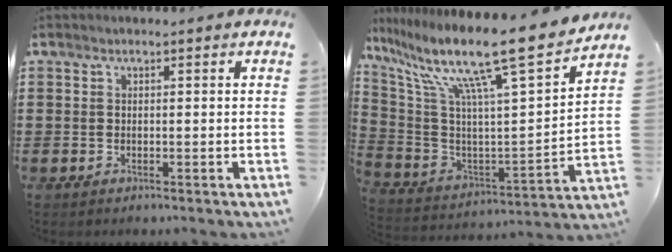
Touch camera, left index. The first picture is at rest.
{"total": 14.1, "force": [10.5, 0.8, 9.3], "torque": [-0.194, -0.074, 0.160]}